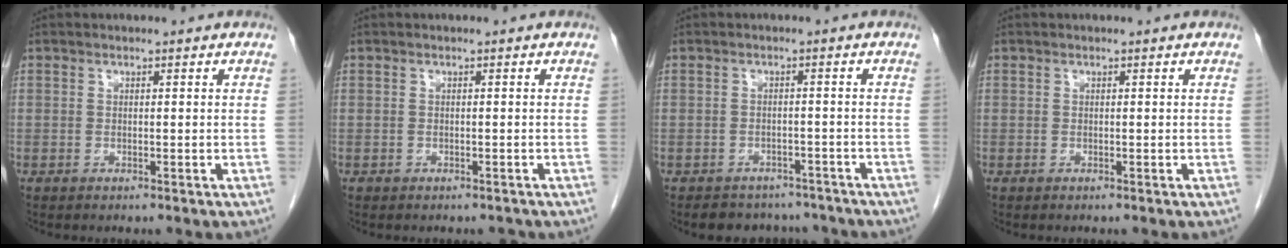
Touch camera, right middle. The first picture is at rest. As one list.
[{"total": 1.1, "force": [-0.9, 0.6, 0.1], "torque": [-0.002, 0.002, -0.014]}, {"total": 7.3, "force": [-6.5, 3.3, 0.8], "torque": [-0.002, 0.010, -0.076]}, {"total": 0.0}]